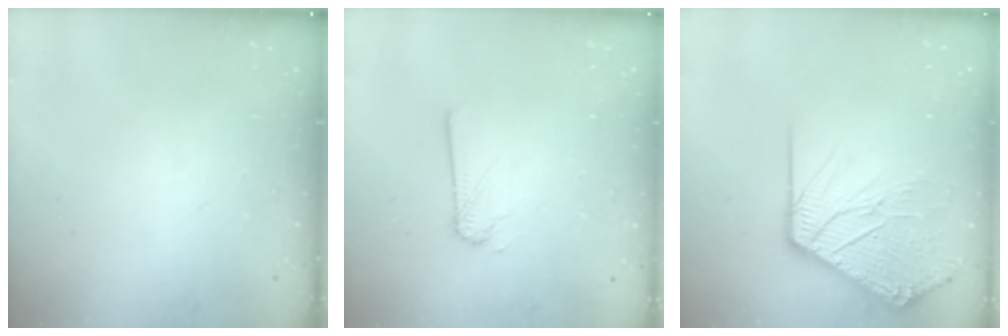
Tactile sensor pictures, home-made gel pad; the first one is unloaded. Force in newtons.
{"total": 1.4, "press": 1.4, "slide": 0.1}
{"total": 12.8, "press": 12.6, "slide": 1.9}